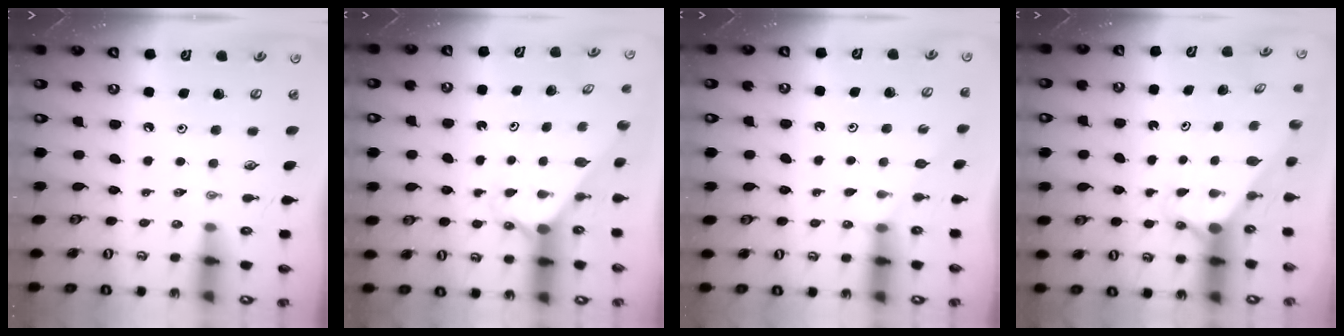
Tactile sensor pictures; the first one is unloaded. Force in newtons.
{"total": 2.4, "press": 2.4, "slide": 0.2}
{"total": 4.2, "press": 4.1, "slide": 0.5}
{"total": 2.7, "press": 2.7, "slide": 0.0}